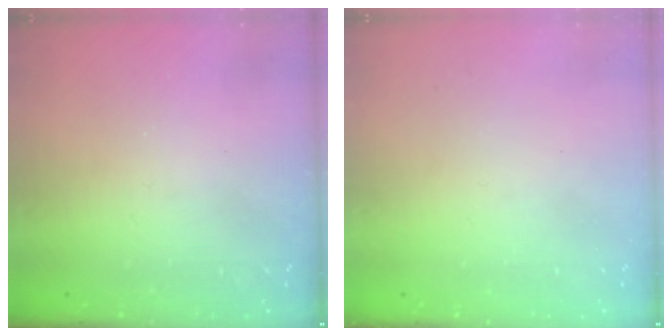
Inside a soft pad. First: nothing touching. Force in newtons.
{"total": 0.0}